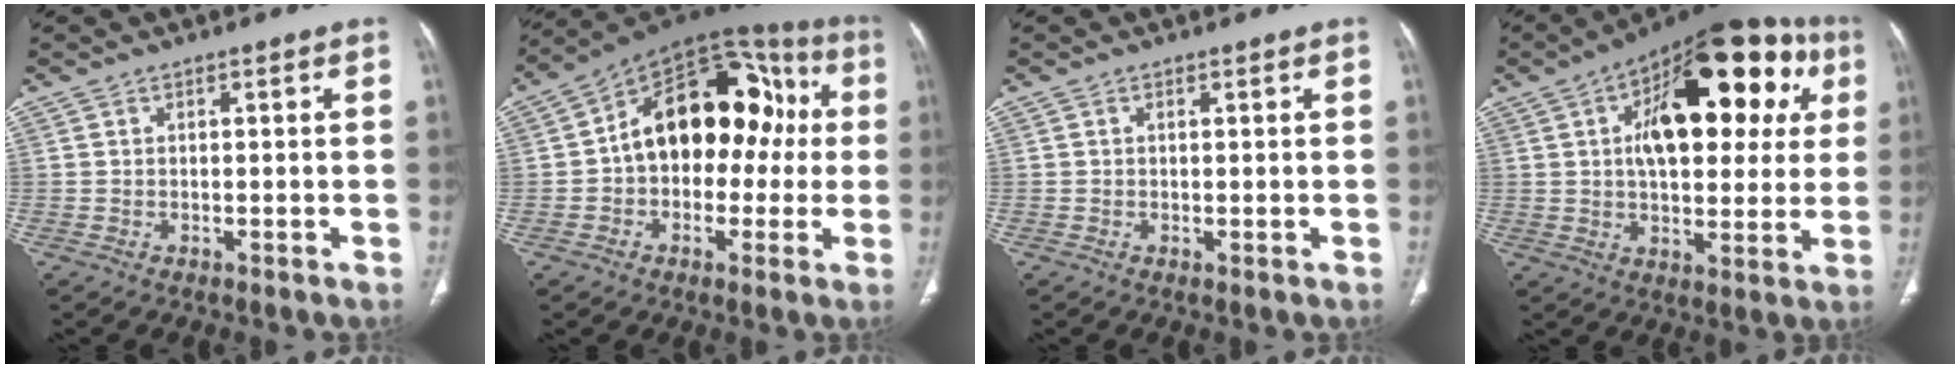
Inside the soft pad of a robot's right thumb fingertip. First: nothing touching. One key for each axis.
{"total": 21.7, "fx": 1.2, "fy": 14.1, "fz": 16.4, "tx": -0.197, "ty": 0.057, "tz": 0.009}
{"total": 0.6, "fx": 0.1, "fy": 0.2, "fz": 0.6, "tx": -0.016, "ty": -0.003, "tz": 0.003}
{"total": 25.5, "fx": 6.9, "fy": 12.5, "fz": 21.1, "tx": -0.263, "ty": 0.021, "tz": 0.096}